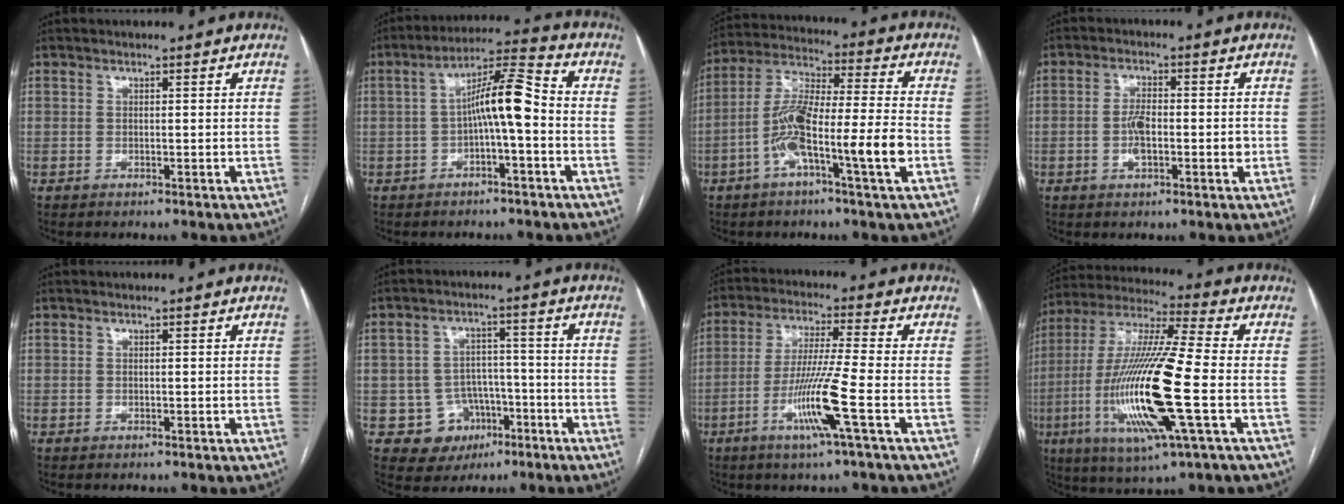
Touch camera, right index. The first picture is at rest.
{"total": 8.7, "force": [-1.1, 1.0, 8.6], "torque": [-0.147, 0.031, -0.023]}
{"total": 13.7, "force": [-4.5, 0.8, 12.9], "torque": [-0.247, 0.012, -0.086]}
{"total": 5.1, "force": [-0.8, 2.0, 4.7], "torque": [-0.093, 0.007, -0.013]}
{"total": 0.0}
{"total": 7.7, "force": [-3.0, 7.0, 1.3], "torque": [-0.011, 0.017, -0.036]}
{"total": 10.1, "force": [-3.8, -1.5, 9.2], "torque": [-0.181, -0.017, -0.077]}
{"total": 20.4, "force": [-4.6, 1.3, 19.8], "torque": [-0.420, -0.020, -0.087]}